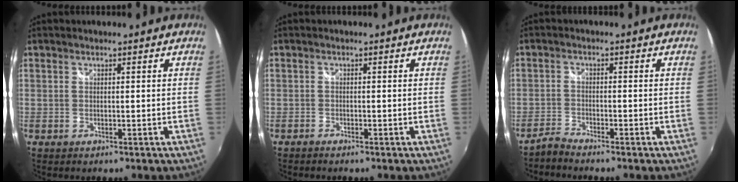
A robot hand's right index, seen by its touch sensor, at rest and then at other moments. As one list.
[{"total": 0.9, "force": [-0.8, 0.2, 0.2], "torque": [-0.009, -0.004, -0.017]}, {"total": 2.5, "force": [-2.5, -0.1, 0.4], "torque": [-0.019, -0.006, -0.057]}]